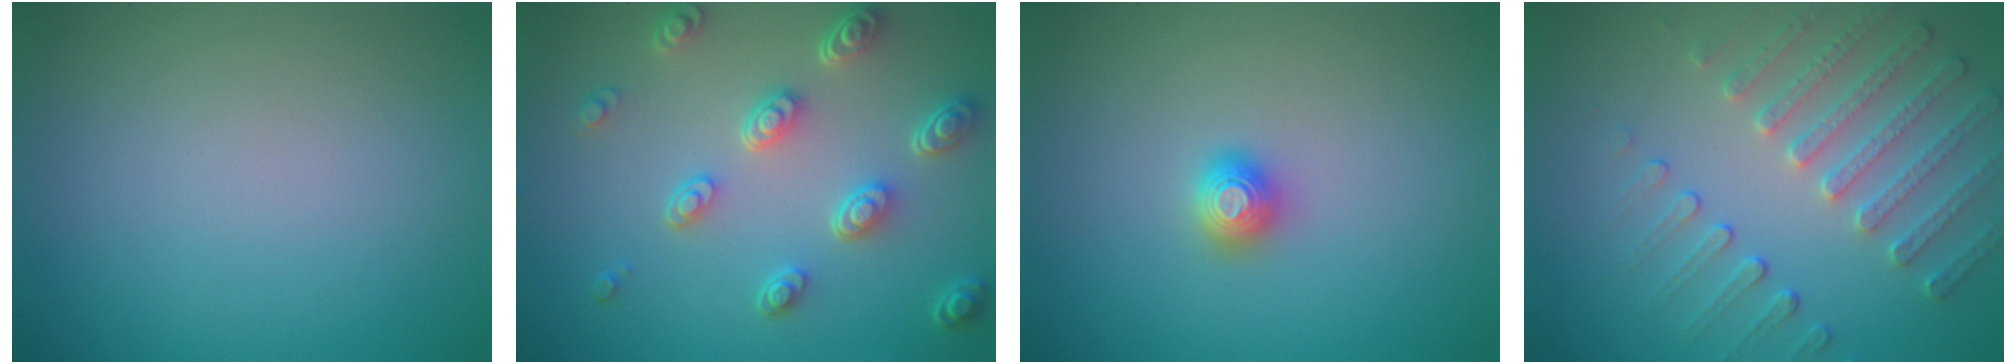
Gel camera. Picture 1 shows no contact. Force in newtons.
{"total": 5.2, "press": 3.8, "slide": 3.5}
{"total": 1.3, "press": 1.3, "slide": 0.2}
{"total": 4.0, "press": 3.7, "slide": 1.6}